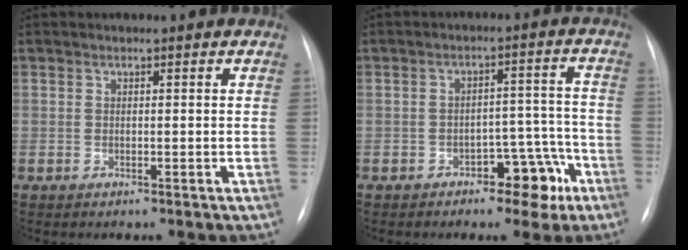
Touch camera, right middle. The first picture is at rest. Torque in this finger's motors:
{"motor_torque": [0.00, 0.01, -0.05, 0.00]}